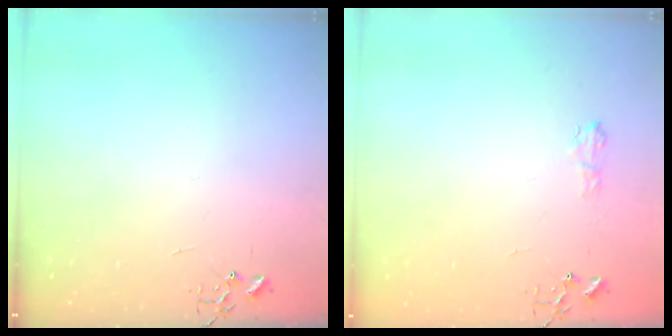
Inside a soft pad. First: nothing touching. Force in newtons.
{"total": 6.3, "press": 6.3, "slide": 0.8}